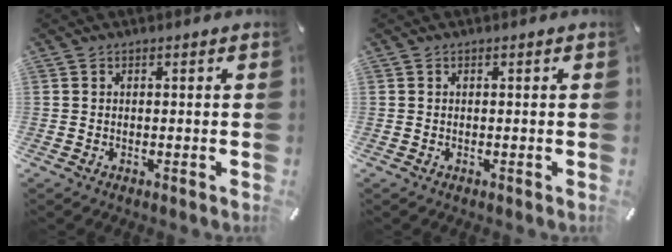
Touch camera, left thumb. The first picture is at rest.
{"total": 0.0}